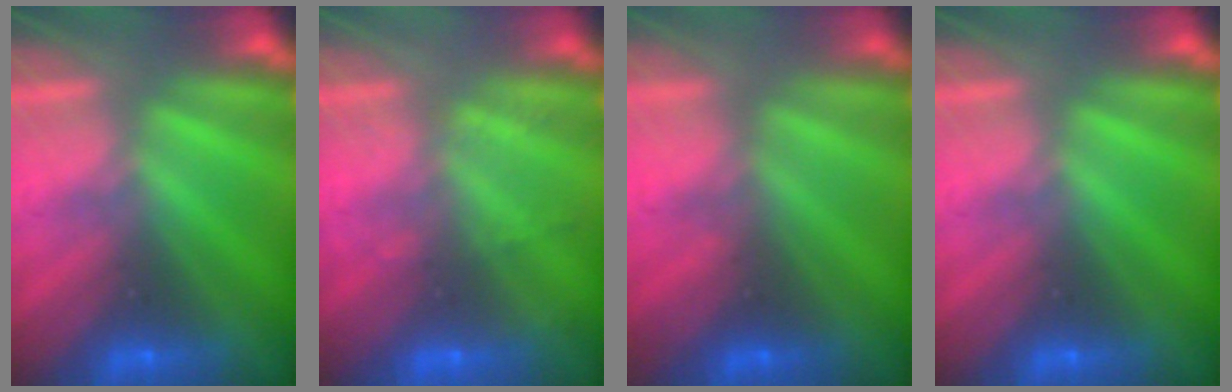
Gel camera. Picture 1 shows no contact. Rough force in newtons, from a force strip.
{"total": 2.0}
{"total": 4.9}
{"total": 0.0}